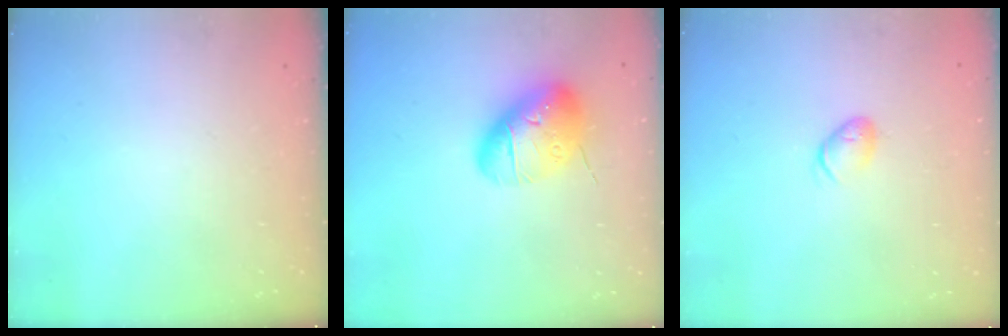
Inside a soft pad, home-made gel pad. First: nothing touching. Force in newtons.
{"total": 14.9, "press": 14.8, "slide": 1.9}
{"total": 5.6, "press": 5.6, "slide": 1.0}